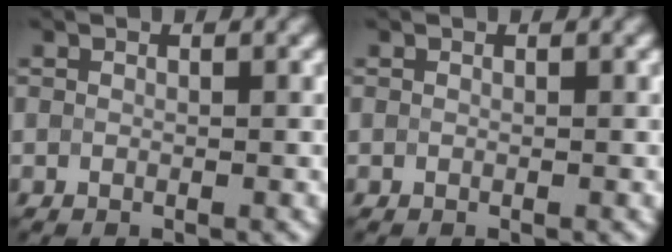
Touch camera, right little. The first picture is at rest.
{"total": 0.0}